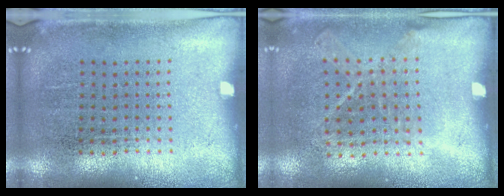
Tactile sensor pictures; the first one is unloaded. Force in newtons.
{"total": 1.1, "press": 0.9, "slide": 0.7}